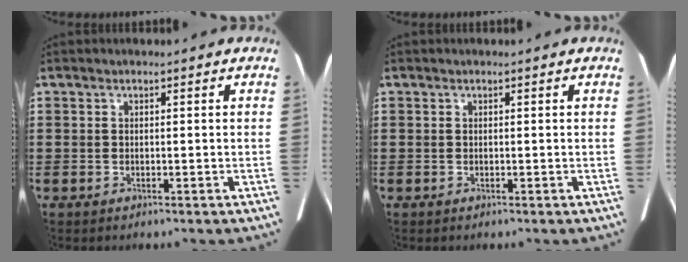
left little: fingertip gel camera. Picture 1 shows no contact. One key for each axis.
{"total": 0.0}